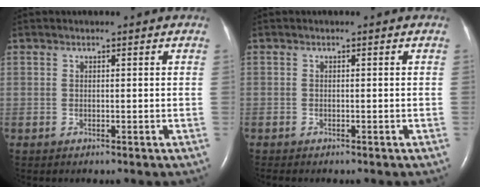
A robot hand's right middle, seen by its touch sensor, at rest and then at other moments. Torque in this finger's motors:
{"motor_torque": [0.26, -0.26, -0.72, -0.21]}